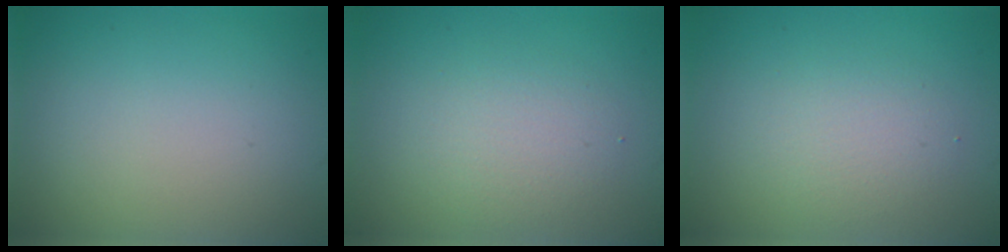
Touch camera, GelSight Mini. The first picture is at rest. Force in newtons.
{"total": 2.7, "press": 2.7, "slide": 0.0}
{"total": 2.4, "press": 2.4, "slide": 0.2}